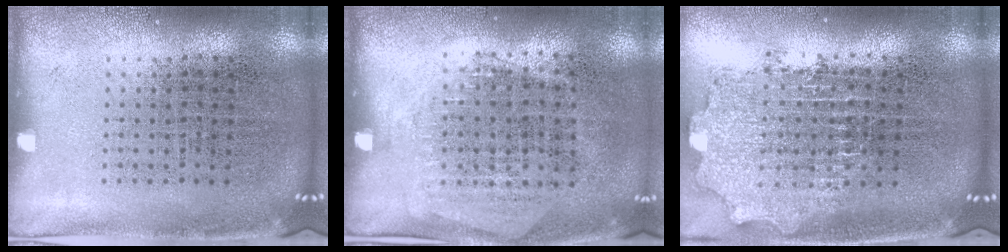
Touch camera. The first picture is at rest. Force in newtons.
{"total": 1.3, "press": 1.1, "slide": 0.6}
{"total": 2.1, "press": 1.6, "slide": 1.3}